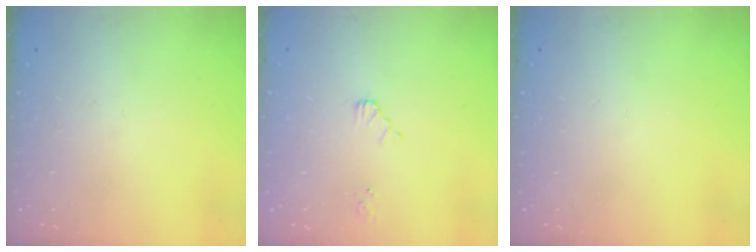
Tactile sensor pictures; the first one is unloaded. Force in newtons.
{"total": 2.9, "press": 2.8, "slide": 0.4}
{"total": 0.0}